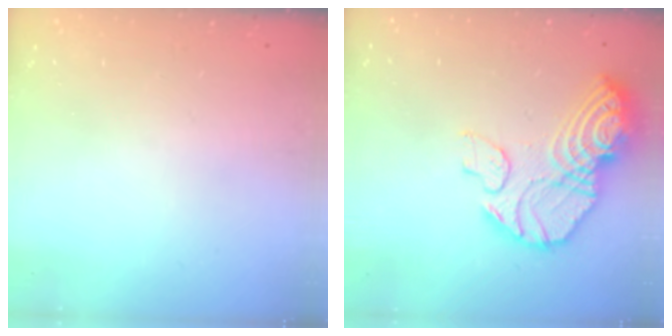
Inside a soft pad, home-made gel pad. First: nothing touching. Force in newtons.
{"total": 17.8, "press": 17.3, "slide": 4.0}